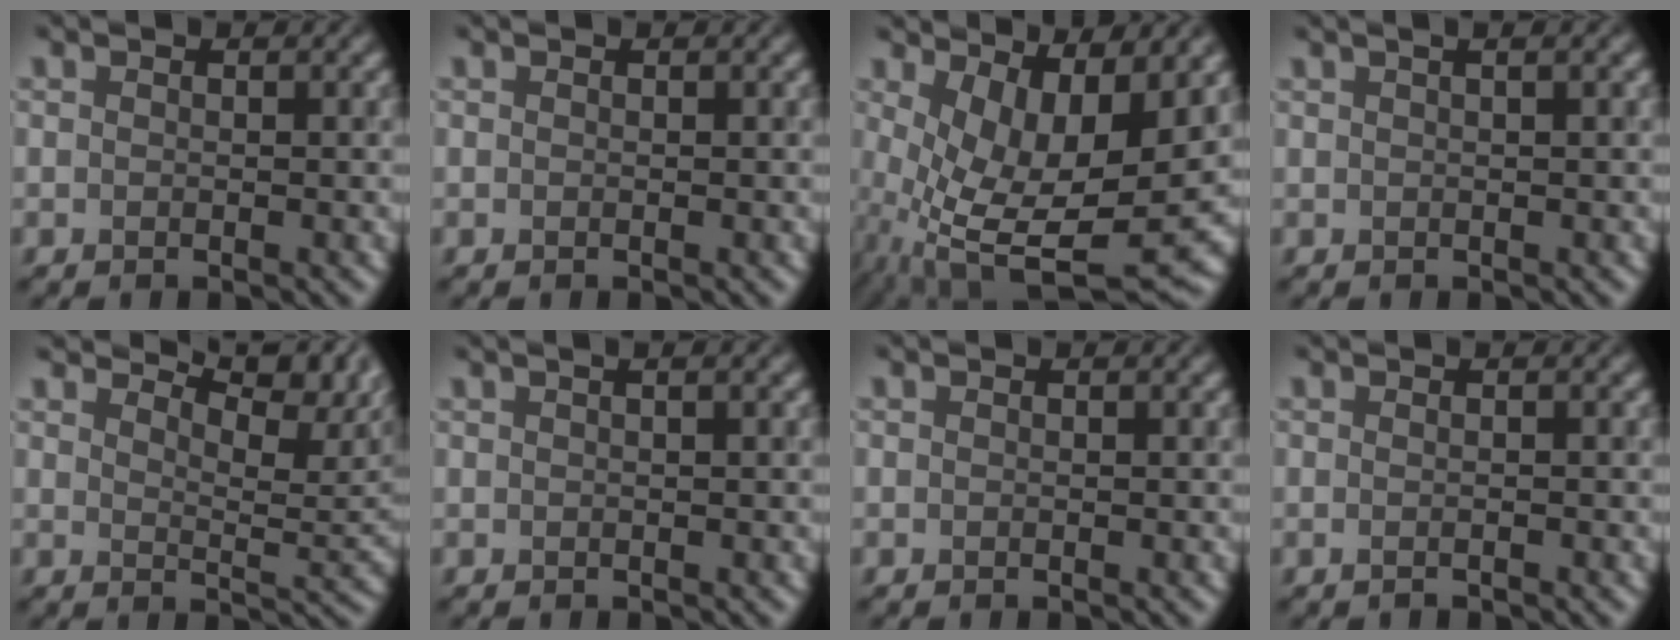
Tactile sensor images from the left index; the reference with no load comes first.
{"total": 0.0}
{"total": 9.3, "force": [0.5, 4.0, 8.4], "torque": [-0.163, -0.030, 0.022]}
{"total": 2.7, "force": [1.6, 1.1, 1.9], "torque": [-0.010, 0.015, -0.001]}
{"total": 8.6, "force": [6.7, 2.2, 5.0], "torque": [-0.073, 0.013, 0.107]}
{"total": 1.6, "force": [1.1, 0.4, 1.1], "torque": [-0.011, 0.002, 0.006]}
{"total": 0.0}
{"total": 0.7, "force": [-0.1, 0.1, 0.7], "torque": [-0.009, 0.000, -0.005]}